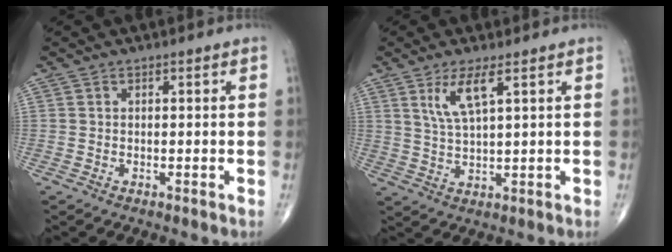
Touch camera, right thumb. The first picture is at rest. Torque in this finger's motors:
{"motor_torque": [0.04, 0.06, 0.47, 0.63, 0.13]}